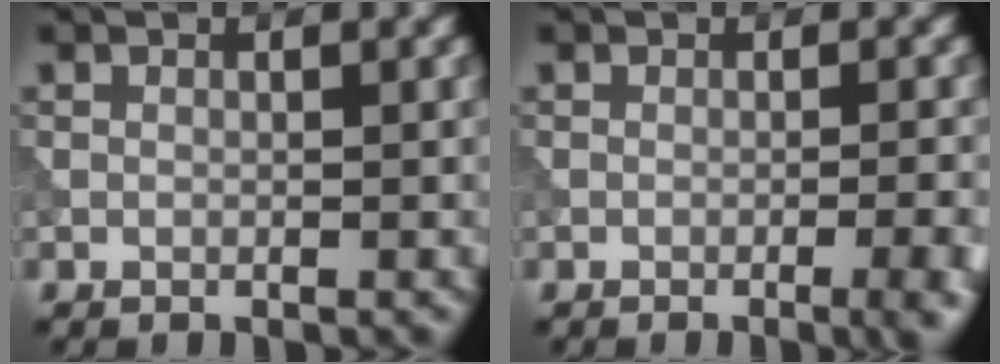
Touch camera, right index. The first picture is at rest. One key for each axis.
{"total": 4.2, "fx": -1.5, "fy": 1.6, "fz": 3.6, "tx": -0.022, "ty": 0.006, "tz": -0.015}